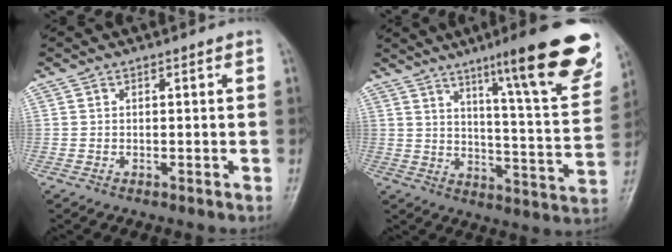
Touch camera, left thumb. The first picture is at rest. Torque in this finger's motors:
{"motor_torque": [0.89, 0.24, 1.64, -1.11, 0.22]}